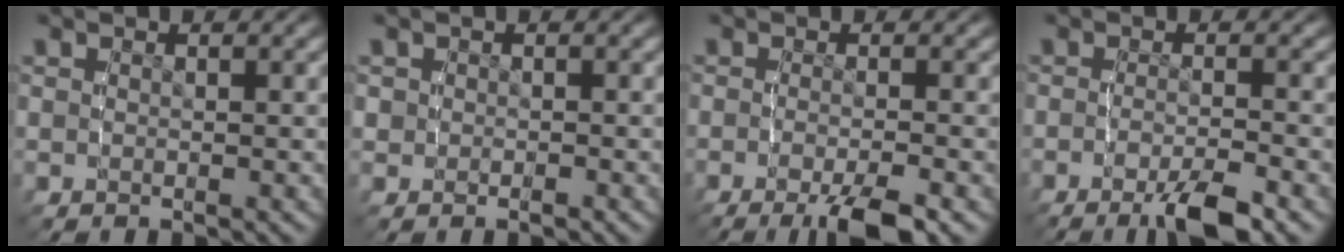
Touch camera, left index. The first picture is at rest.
{"total": 1.1, "force": [0.0, 1.1, 0.0], "torque": [-0.018, 0.007, -0.006]}
{"total": 4.7, "force": [-3.0, 1.0, 3.4], "torque": [-0.057, -0.011, -0.045]}
{"total": 3.7, "force": [-2.4, 0.6, 2.8], "torque": [-0.049, -0.003, -0.042]}